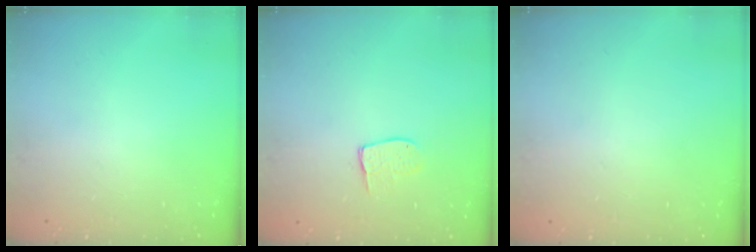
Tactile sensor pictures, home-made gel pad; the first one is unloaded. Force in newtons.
{"total": 6.1, "press": 6.1, "slide": 0.5}
{"total": 0.0}